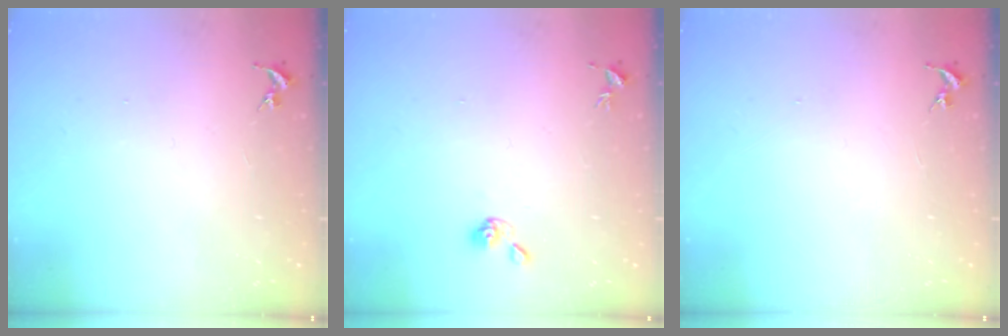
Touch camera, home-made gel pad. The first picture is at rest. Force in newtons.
{"total": 5.2, "press": 5.1, "slide": 0.7}
{"total": 0.0}